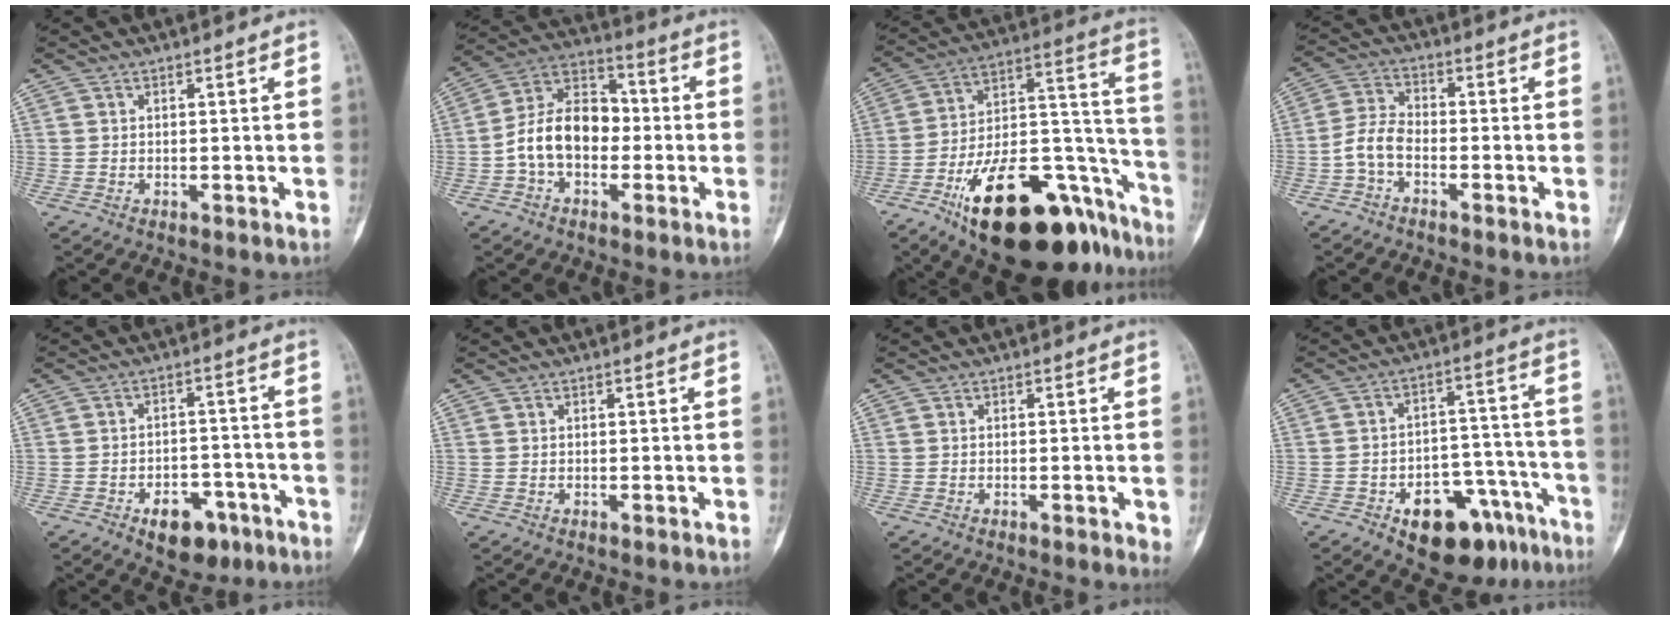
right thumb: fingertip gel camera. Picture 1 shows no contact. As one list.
[{"total": 13.3, "force": [-2.0, 9.1, 9.5], "torque": [-0.145, 0.046, -0.048]}, {"total": 32.1, "force": [-17.8, 13.9, 22.8], "torque": [-0.269, 0.108, -0.274]}, {"total": 5.6, "force": [-2.4, 3.5, 3.7], "torque": [-0.068, 0.022, -0.062]}, {"total": 9.6, "force": [-5.3, 5.9, 5.4], "torque": [-0.043, 0.040, -0.069]}, {"total": 0.0}, {"total": 2.3, "force": [-0.5, 0.7, 2.1], "torque": [-0.019, -0.005, -0.006]}, {"total": 16.9, "force": [-9.6, 9.0, 10.6], "torque": [-0.098, 0.081, -0.131]}]